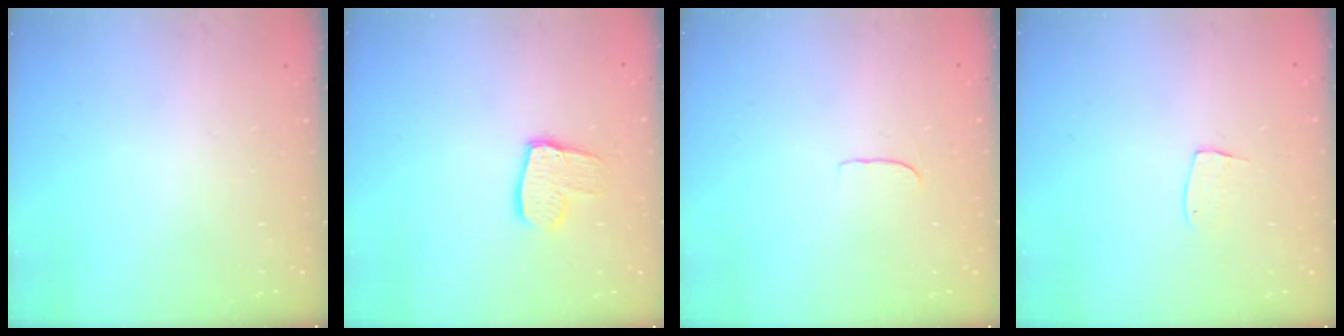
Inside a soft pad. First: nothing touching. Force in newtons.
{"total": 10.1, "press": 10.0, "slide": 0.8}
{"total": 4.1, "press": 4.1, "slide": 0.3}
{"total": 5.2, "press": 5.2, "slide": 0.3}